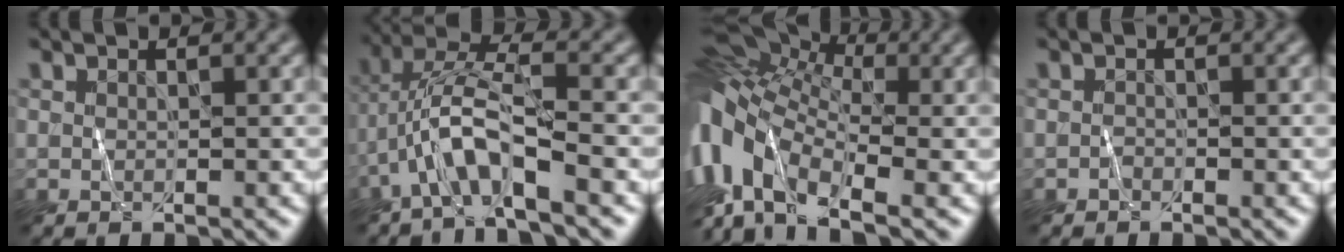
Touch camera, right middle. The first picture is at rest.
{"total": 5.6, "force": [-3.1, 0.9, 4.6], "torque": [-0.097, 0.014, -0.066]}
{"total": 12.7, "force": [-2.2, 8.2, 9.4], "torque": [-0.224, 0.005, -0.050]}
{"total": 0.6, "force": [-0.5, -0.1, -0.3], "torque": [0.002, -0.001, -0.010]}